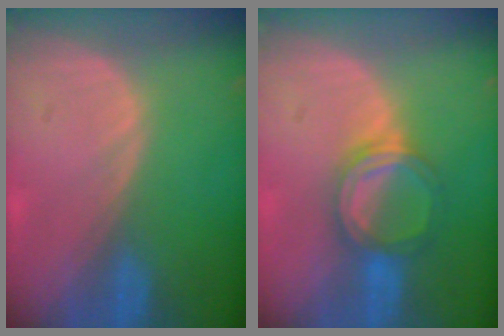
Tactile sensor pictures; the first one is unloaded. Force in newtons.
{"total": 5.4, "press": 5.3, "slide": 0.8}